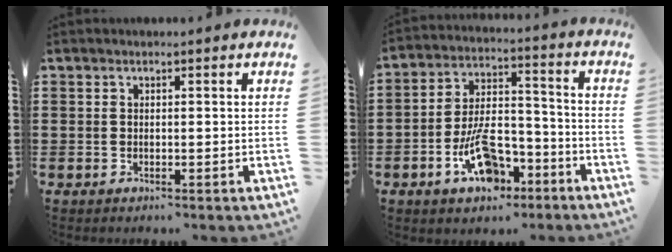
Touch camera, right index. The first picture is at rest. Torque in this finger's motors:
{"motor_torque": [2.14, 0.00, 0.57, 0.11]}